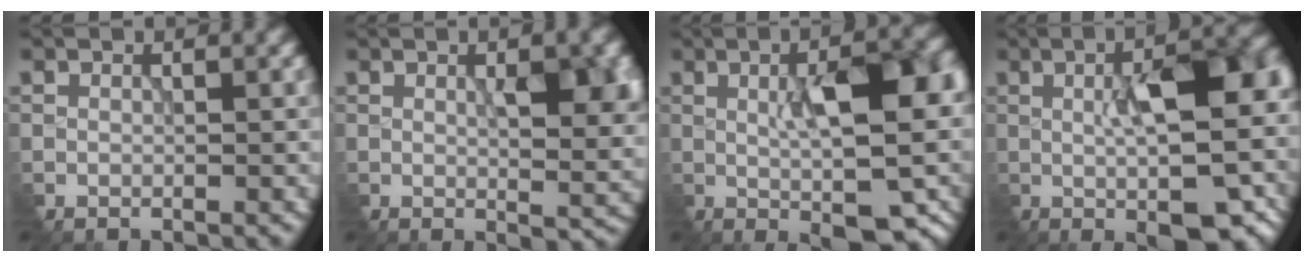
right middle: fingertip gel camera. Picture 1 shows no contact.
{"total": 5.7, "force": [0.6, 1.9, 5.3], "torque": [-0.072, -0.009, 0.018]}
{"total": 10.8, "force": [-1.1, 3.2, 10.2], "torque": [-0.135, -0.001, -0.012]}
{"total": 12.8, "force": [-1.7, 4.4, 11.9], "torque": [-0.142, 0.002, -0.018]}